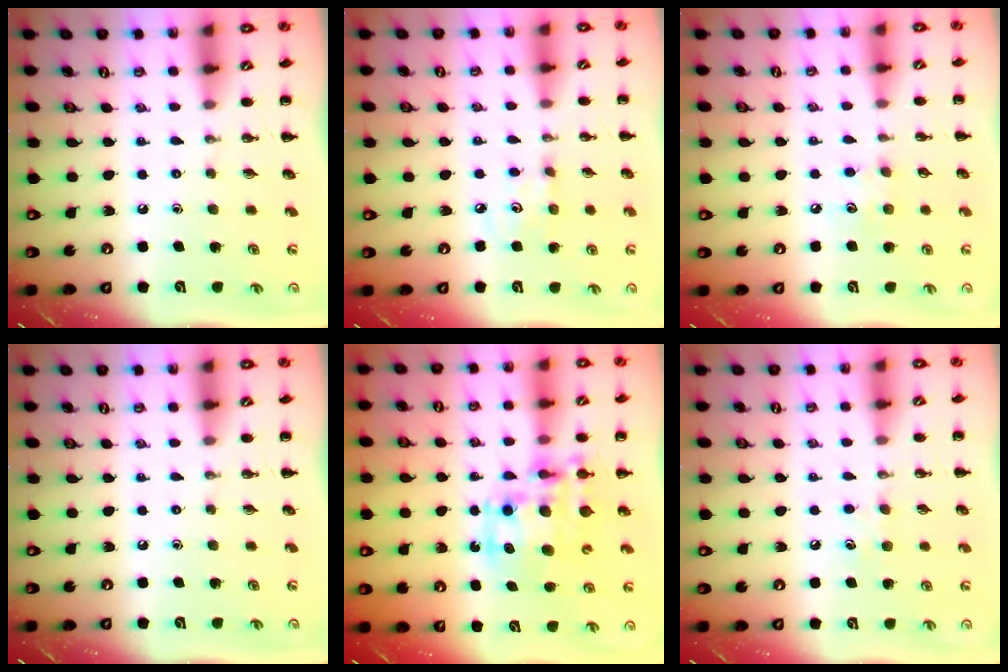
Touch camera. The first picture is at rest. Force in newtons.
{"total": 3.1, "press": 3.0, "slide": 0.9}
{"total": 6.3, "press": 6.2, "slide": 1.5}
{"total": 0.0}
{"total": 14.0, "press": 13.5, "slide": 3.4}
{"total": 5.5, "press": 5.3, "slide": 1.4}